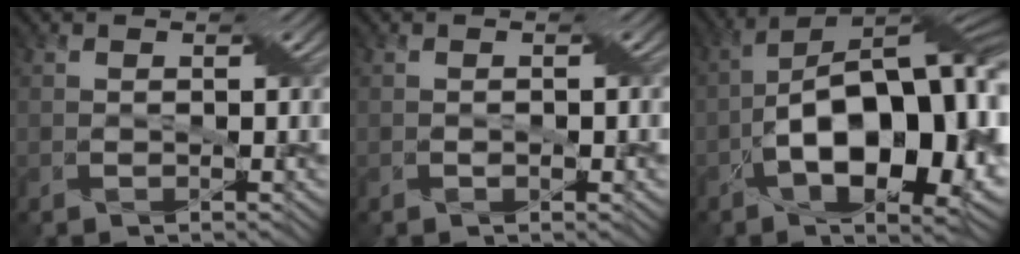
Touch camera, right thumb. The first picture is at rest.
{"total": 1.1, "force": [-0.3, 0.4, 1.0], "torque": [-0.017, 0.002, -0.003]}
{"total": 18.2, "force": [-4.3, 8.7, 15.4], "torque": [-0.231, -0.001, -0.069]}